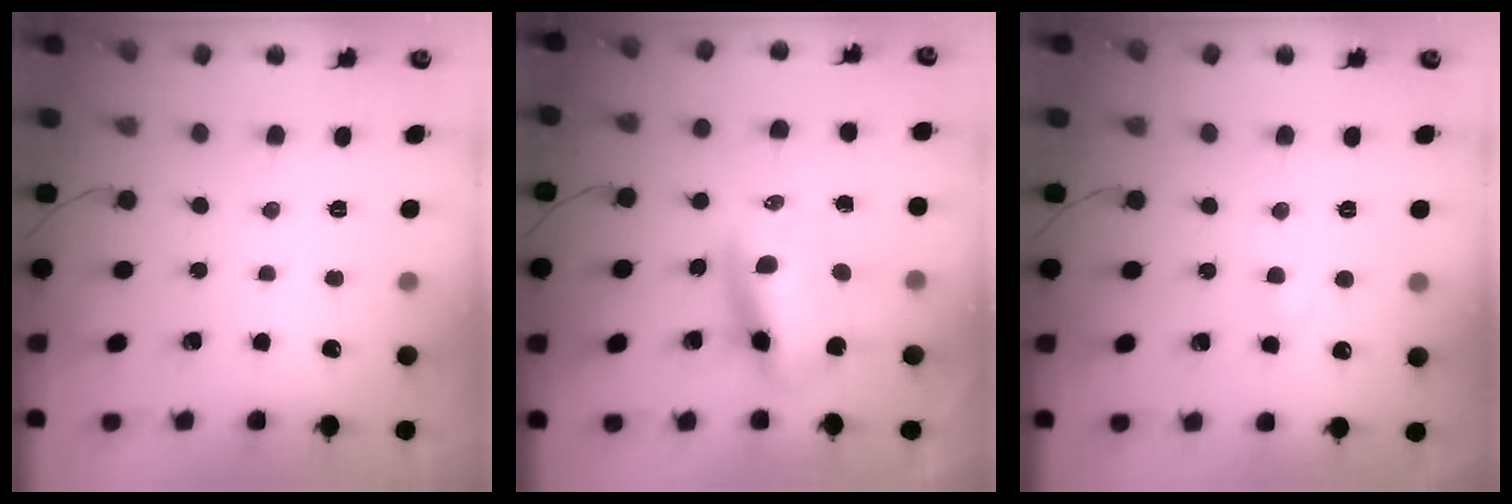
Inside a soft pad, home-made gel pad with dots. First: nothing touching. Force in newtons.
{"total": 9.7, "press": 9.4, "slide": 2.4}
{"total": 1.9, "press": 1.7, "slide": 0.9}